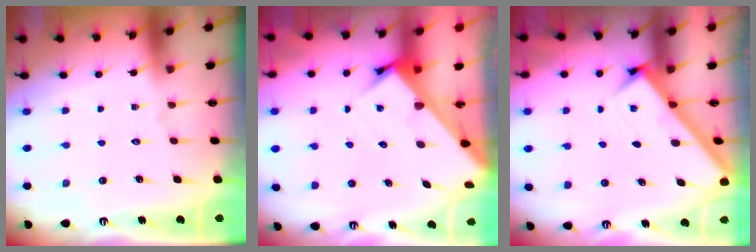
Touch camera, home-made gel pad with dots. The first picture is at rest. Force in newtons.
{"total": 3.0, "press": 3.0, "slide": 0.1}
{"total": 2.5, "press": 2.5, "slide": 0.3}